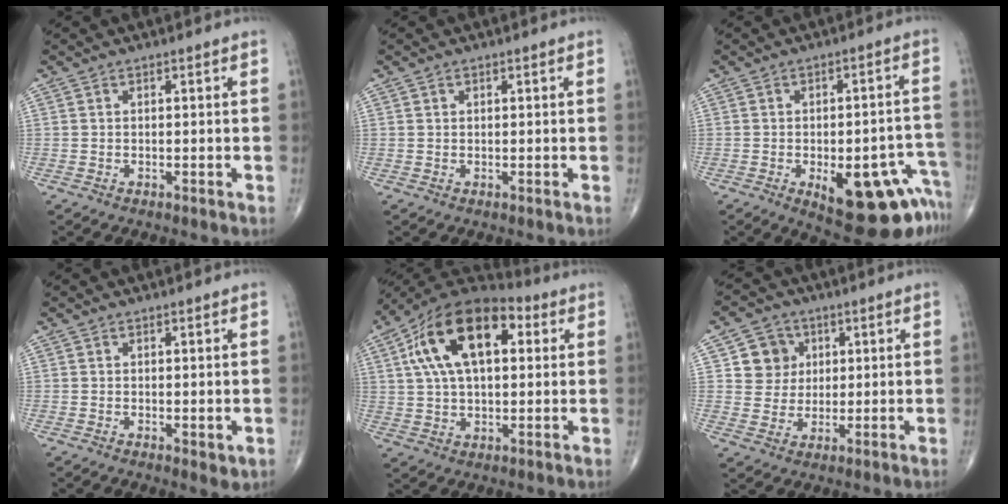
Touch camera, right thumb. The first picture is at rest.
{"total": 0.5, "force": [0.3, 0.4, 0.1], "torque": [0.001, -0.001, 0.004]}
{"total": 18.0, "force": [-8.0, 7.4, 14.4], "torque": [-0.111, 0.040, -0.085]}
{"total": 2.0, "force": [0.0, 0.9, 1.8], "torque": [-0.023, -0.008, 0.001]}
{"total": 20.0, "force": [5.7, 10.8, 15.9], "torque": [-0.266, 0.019, 0.085]}
{"total": 7.2, "force": [2.2, 6.7, 1.6], "torque": [0.007, -0.003, 0.038]}